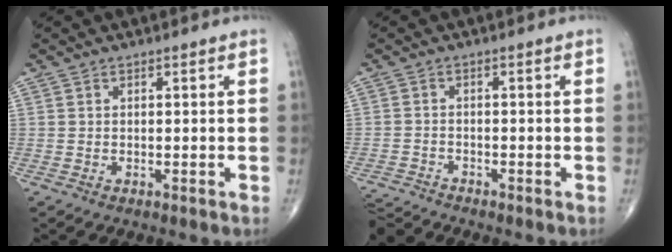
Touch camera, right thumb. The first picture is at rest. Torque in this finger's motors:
{"motor_torque": [1.11, -0.21, -0.09, -1.03, 0.00]}